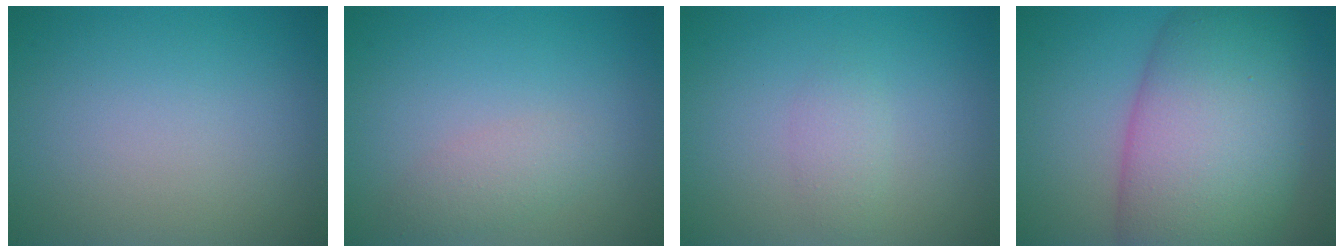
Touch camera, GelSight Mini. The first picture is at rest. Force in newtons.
{"total": 1.8, "press": 1.8, "slide": 0.1}
{"total": 1.3, "press": 1.3, "slide": 0.0}
{"total": 13.5, "press": 13.5, "slide": 0.2}